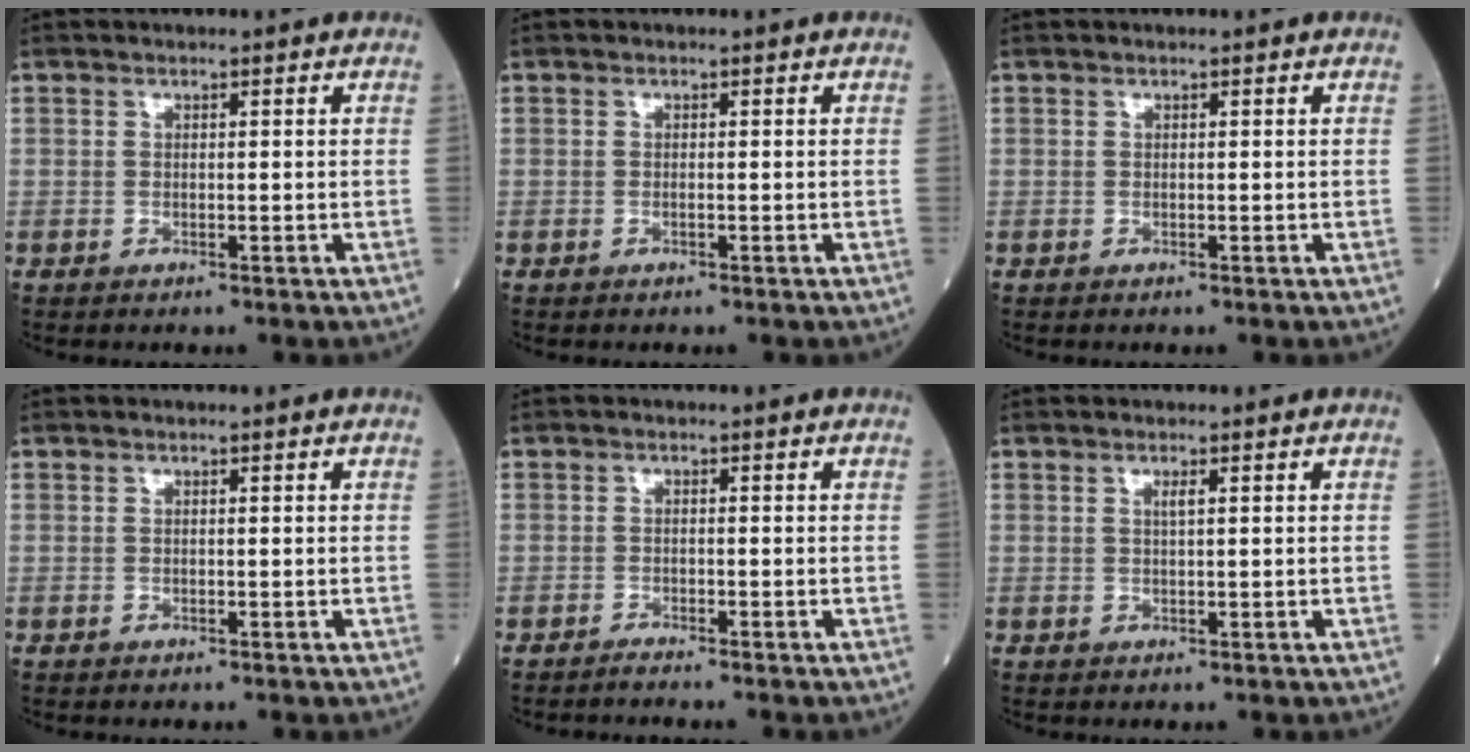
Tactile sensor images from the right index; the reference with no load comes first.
{"total": 0.0}
{"total": 0.0}
{"total": 0.0}
{"total": 1.4, "force": [-1.3, -0.4, 0.3], "torque": [-0.004, 0.000, -0.024]}
{"total": 0.9, "force": [0.4, 0.0, 0.8], "torque": [-0.021, -0.001, 0.007]}